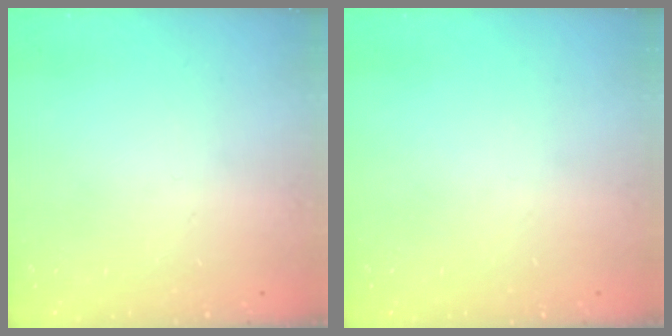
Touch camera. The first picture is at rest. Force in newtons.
{"total": 0.0}